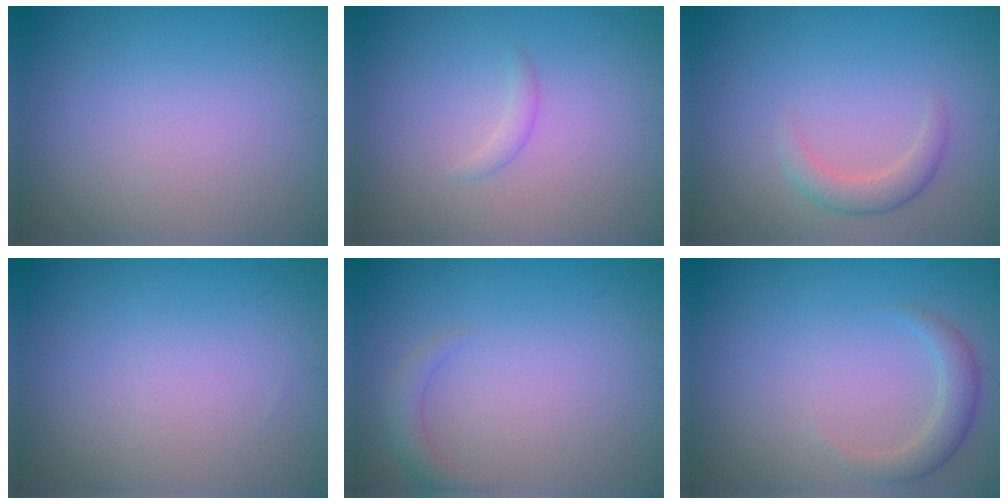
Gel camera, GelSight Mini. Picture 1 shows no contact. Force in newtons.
{"total": 0.9, "press": 0.9, "slide": 0.0}
{"total": 1.9, "press": 1.9, "slide": 0.2}
{"total": 0.0}
{"total": 1.5, "press": 1.4, "slide": 0.2}
{"total": 2.0, "press": 2.0, "slide": 0.2}